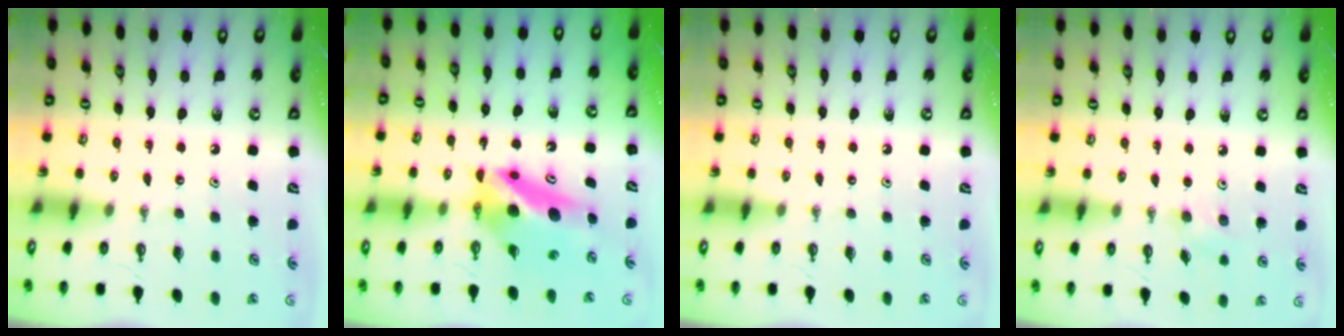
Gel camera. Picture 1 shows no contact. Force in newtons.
{"total": 9.2, "press": 6.0, "slide": 6.9}
{"total": 1.0, "press": 0.0, "slide": 1.0}
{"total": 5.0, "press": 4.7, "slide": 1.9}